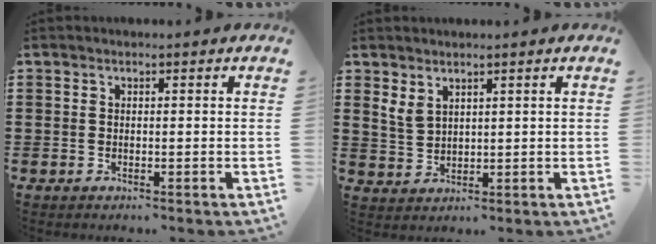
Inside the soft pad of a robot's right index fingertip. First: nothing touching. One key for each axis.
{"total": 2.8, "fx": 1.9, "fy": 1.4, "fz": 1.4, "tx": -0.032, "ty": 0.005, "tz": 0.037}